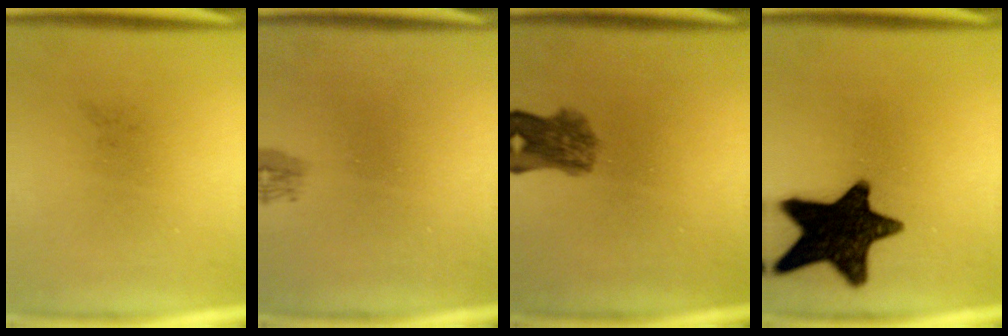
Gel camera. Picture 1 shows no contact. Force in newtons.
{"total": 1.1}
{"total": 5.6}
{"total": 17.0}